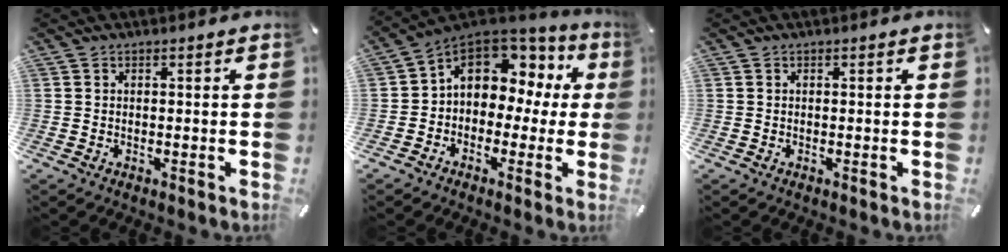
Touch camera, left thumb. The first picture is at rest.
{"total": 9.7, "force": [3.4, 7.5, 5.1], "torque": [-0.096, -0.019, 0.064]}
{"total": 0.0}